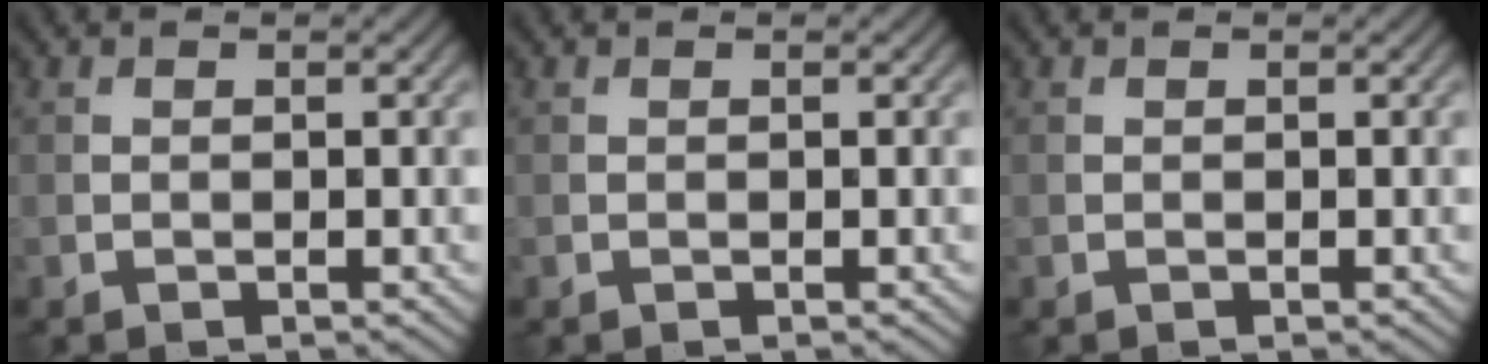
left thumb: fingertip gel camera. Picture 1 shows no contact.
{"total": 0.0}
{"total": 0.0}